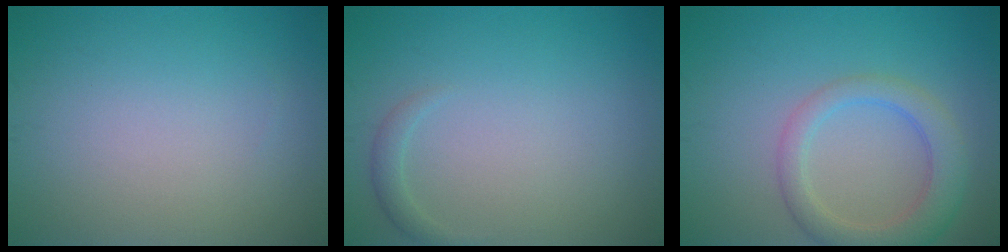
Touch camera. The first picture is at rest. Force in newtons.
{"total": 1.1, "press": 1.1, "slide": 0.0}
{"total": 4.1, "press": 4.1, "slide": 0.2}